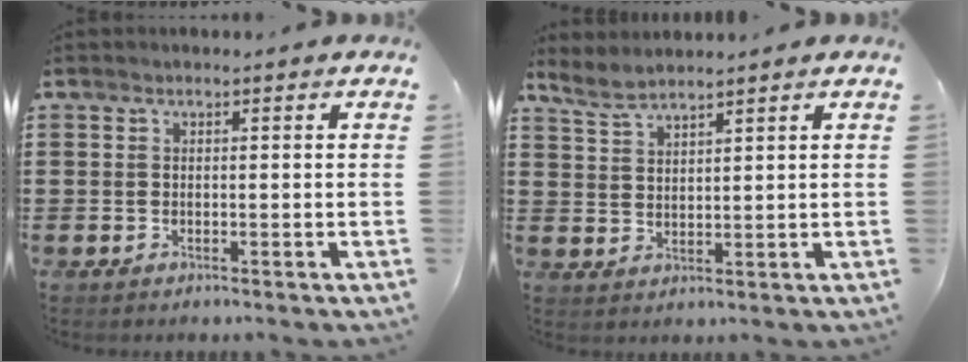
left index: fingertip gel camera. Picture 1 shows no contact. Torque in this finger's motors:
{"motor_torque": [0.25, 0.25, 0.10, 0.01]}